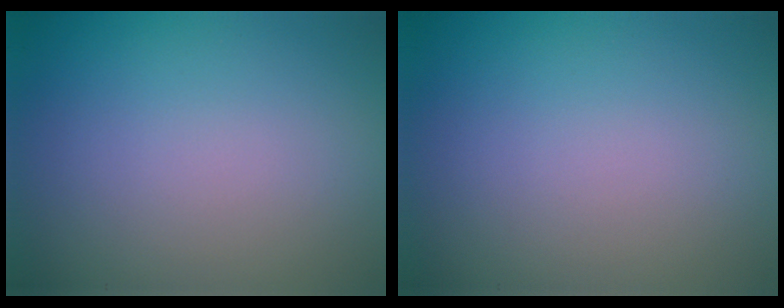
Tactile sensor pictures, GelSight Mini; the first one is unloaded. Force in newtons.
{"total": 0.0}